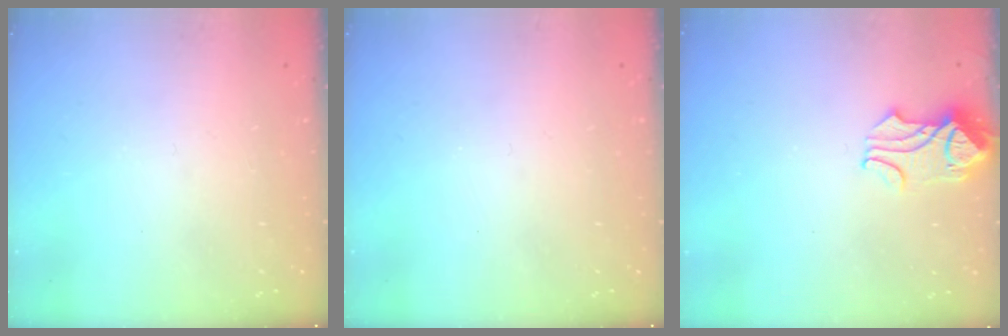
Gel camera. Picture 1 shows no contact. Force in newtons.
{"total": 0.0}
{"total": 0.9, "press": 0.2, "slide": 0.9}